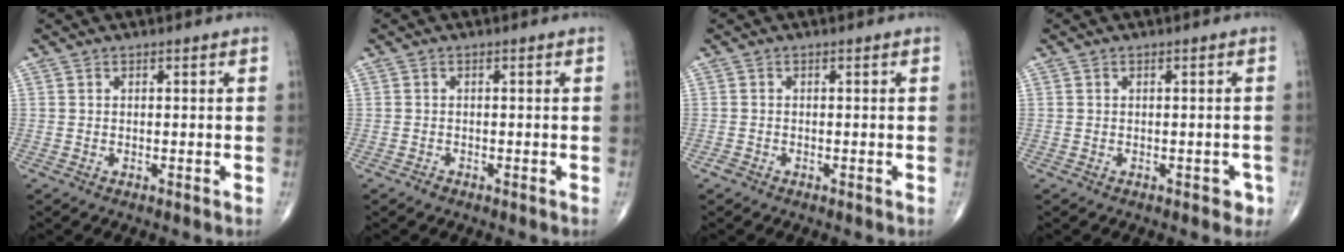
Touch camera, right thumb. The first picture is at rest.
{"total": 0.8, "force": [-0.5, 0.6, -0.1], "torque": [0.003, 0.002, -0.013]}
{"total": 0.8, "force": [-0.5, 0.6, -0.1], "torque": [0.000, 0.002, -0.013]}
{"total": 1.9, "force": [-0.8, 1.5, 0.9], "torque": [0.005, 0.005, -0.007]}